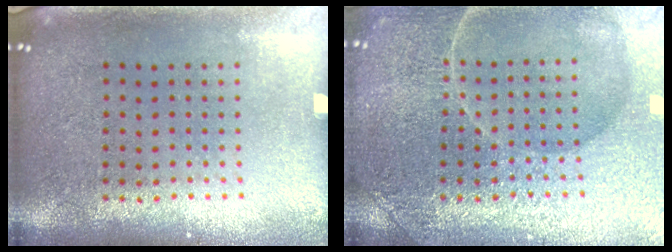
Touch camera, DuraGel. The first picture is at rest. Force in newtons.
{"total": 4.5, "press": 4.5, "slide": 0.5}